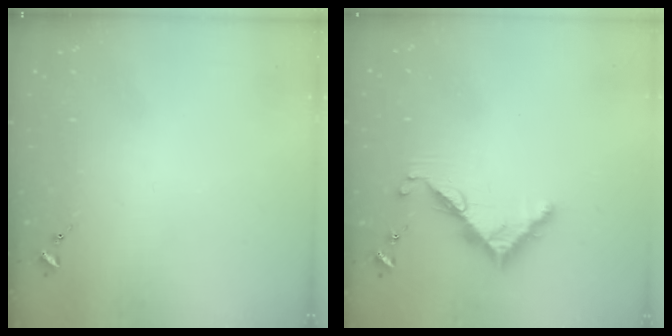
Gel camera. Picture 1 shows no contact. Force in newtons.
{"total": 7.7, "press": 7.7, "slide": 0.2}